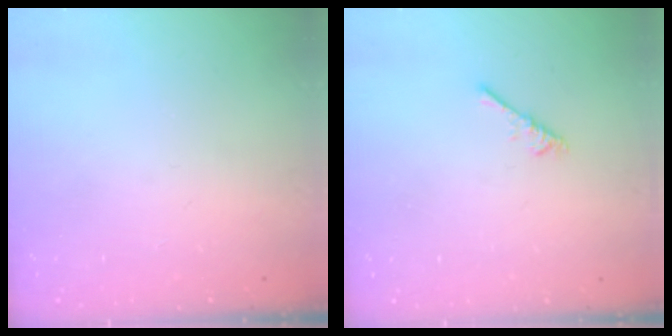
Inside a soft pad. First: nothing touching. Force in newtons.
{"total": 2.2, "press": 2.1, "slide": 0.5}